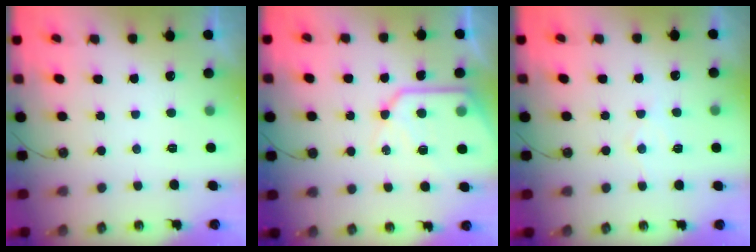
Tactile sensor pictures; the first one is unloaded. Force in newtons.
{"total": 14.8, "press": 14.7, "slide": 1.5}
{"total": 6.1, "press": 6.1, "slide": 0.3}